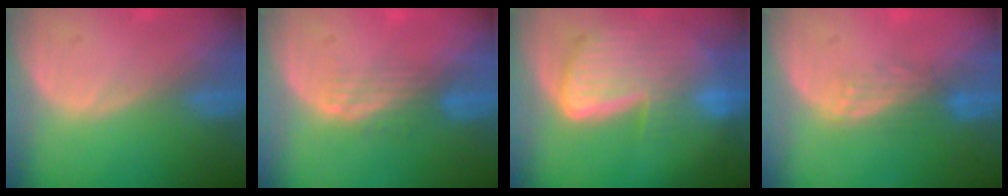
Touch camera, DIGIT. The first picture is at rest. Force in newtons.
{"total": 3.3, "press": 2.7, "slide": 1.9}
{"total": 9.7, "press": 8.2, "slide": 5.3}
{"total": 2.9, "press": 2.7, "slide": 1.1}